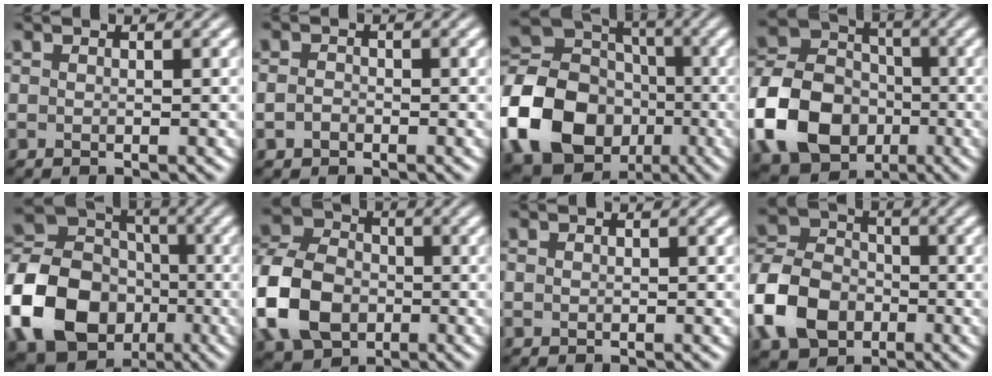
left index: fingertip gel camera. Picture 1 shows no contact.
{"total": 1.0, "force": [-0.5, 0.8, 0.3], "torque": [-0.004, 0.005, -0.012]}
{"total": 16.9, "force": [-4.8, 14.2, 7.8], "torque": [-0.184, -0.020, -0.117]}
{"total": 10.9, "force": [-3.1, 8.6, 5.8], "torque": [-0.126, 0.009, -0.075]}
{"total": 14.2, "force": [-4.0, 11.5, 7.2], "torque": [-0.175, -0.011, -0.089]}
{"total": 9.9, "force": [-2.5, 7.5, 6.0], "torque": [-0.135, 0.000, -0.062]}
{"total": 0.0}
{"total": 7.5, "force": [-2.5, 5.9, 4.0], "torque": [-0.079, 0.008, -0.067]}